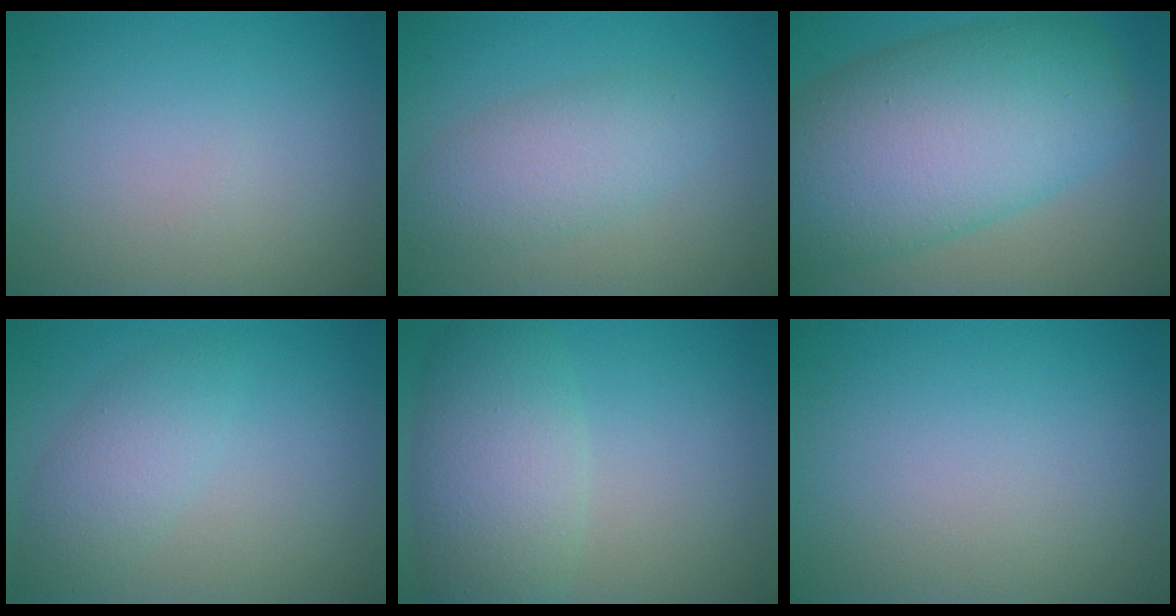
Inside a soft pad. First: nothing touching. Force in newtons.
{"total": 3.9, "press": 3.9, "slide": 0.2}
{"total": 13.4, "press": 13.4, "slide": 0.4}
{"total": 3.0, "press": 3.0, "slide": 0.1}
{"total": 6.0, "press": 6.0, "slide": 0.3}
{"total": 0.0}